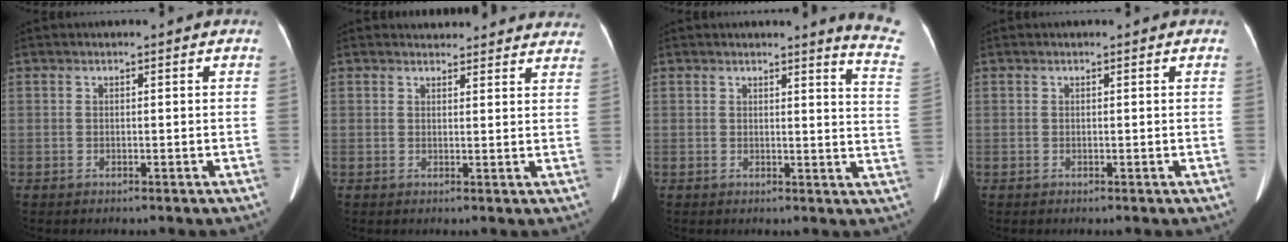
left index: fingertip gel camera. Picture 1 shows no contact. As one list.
[{"total": 13.7, "force": [13.0, 3.5, 2.3], "torque": [-0.003, 0.005, 0.132]}, {"total": 8.3, "force": [8.0, -1.4, 1.7], "torque": [-0.018, -0.095, 0.062]}, {"total": 0.6, "force": [0.6, 0.1, 0.2], "torque": [-0.004, 0.006, 0.006]}]